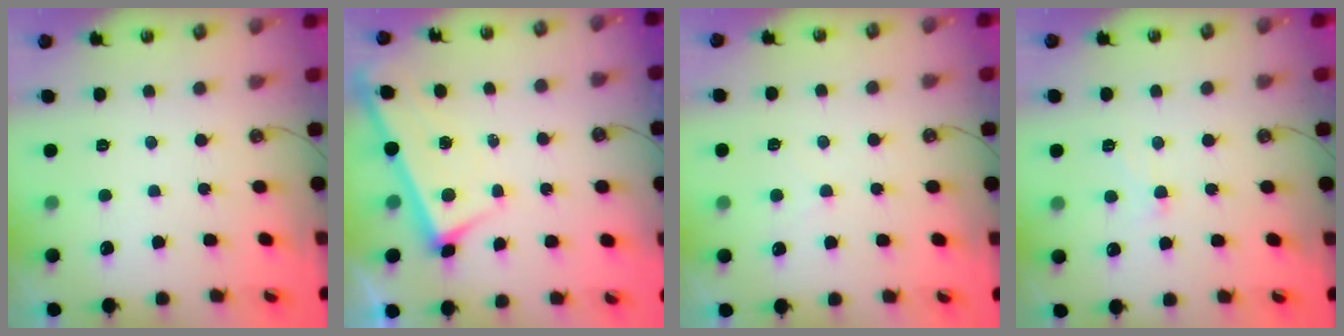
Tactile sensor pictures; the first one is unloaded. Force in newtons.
{"total": 3.0, "press": 3.0, "slide": 0.2}
{"total": 0.7, "press": 0.6, "slide": 0.3}
{"total": 4.1, "press": 4.0, "slide": 0.7}